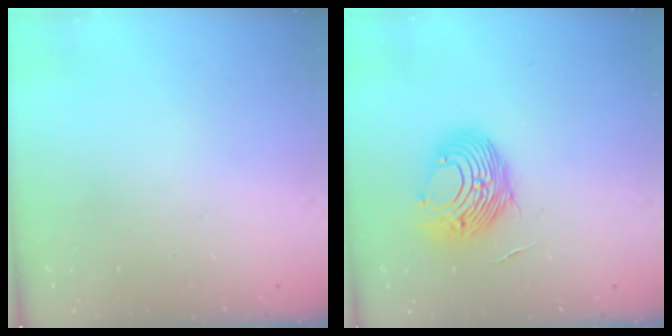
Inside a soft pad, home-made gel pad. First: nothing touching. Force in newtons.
{"total": 13.4, "press": 13.4, "slide": 0.8}